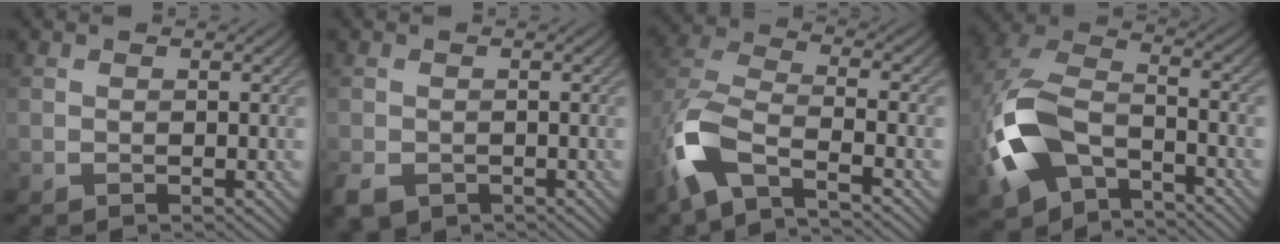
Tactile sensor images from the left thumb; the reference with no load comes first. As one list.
[{"total": 3.2, "force": [-1.8, 2.2, 1.4], "torque": [-0.033, -0.010, -0.037]}, {"total": 9.6, "force": [-4.9, 3.9, 7.3], "torque": [-0.169, -0.006, -0.114]}, {"total": 13.4, "force": [-5.1, 7.8, 9.6], "torque": [-0.244, -0.015, -0.110]}]